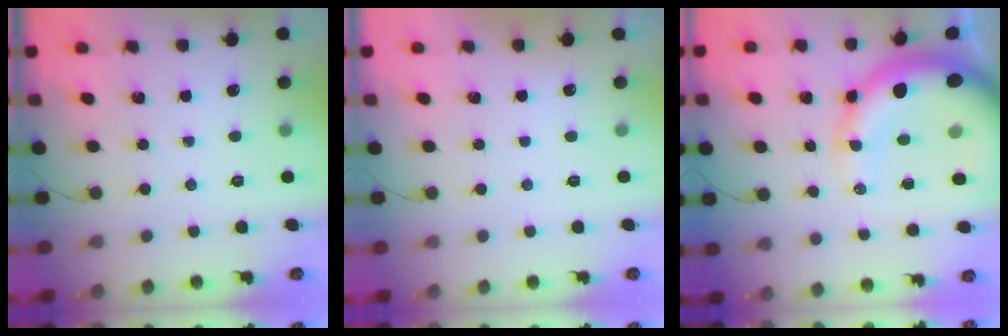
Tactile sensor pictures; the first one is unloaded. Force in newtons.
{"total": 3.0, "press": 3.0, "slide": 0.1}
{"total": 17.8, "press": 17.5, "slide": 3.3}